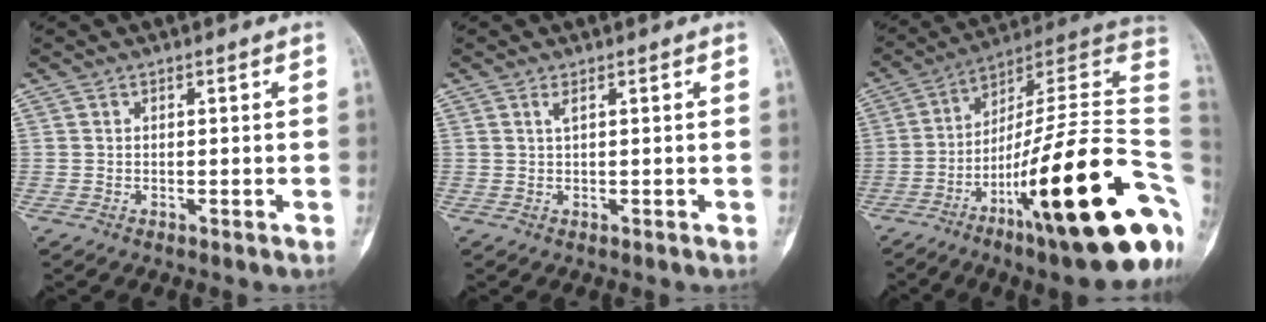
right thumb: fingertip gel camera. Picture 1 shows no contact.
{"total": 0.9, "force": [0.4, 0.1, 0.7], "torque": [-0.016, 0.000, 0.008]}
{"total": 30.6, "force": [-9.2, 6.4, 28.5], "torque": [-0.349, 0.071, -0.144]}